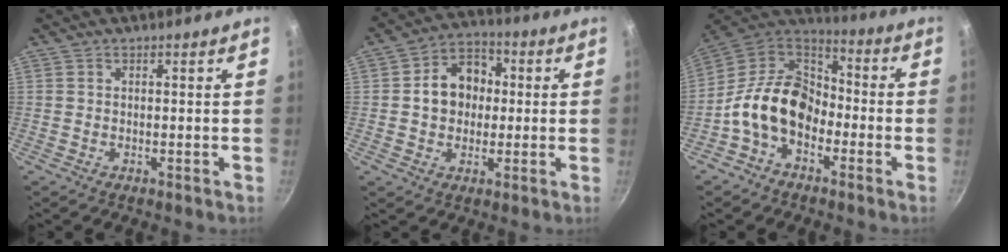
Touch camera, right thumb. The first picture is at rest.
{"total": 10.6, "force": [0.7, 8.6, 6.2], "torque": [-0.057, 0.020, -0.003]}
{"total": 15.5, "force": [-4.6, 11.0, 9.9], "torque": [-0.136, 0.055, -0.111]}